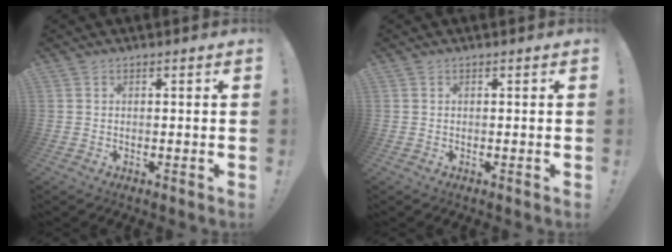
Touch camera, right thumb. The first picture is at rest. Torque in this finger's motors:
{"motor_torque": [0.00, 0.00, 0.00, -0.01, 0.00]}